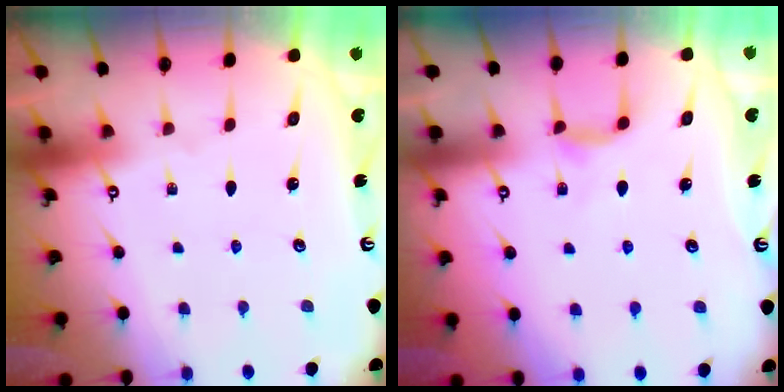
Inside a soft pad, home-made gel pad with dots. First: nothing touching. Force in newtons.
{"total": 5.3, "press": 5.2, "slide": 0.7}